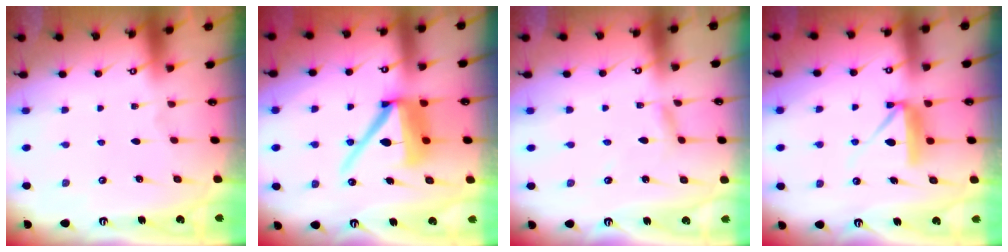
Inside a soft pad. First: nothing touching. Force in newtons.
{"total": 14.3, "press": 14.2, "slide": 1.5}
{"total": 2.5, "press": 2.5, "slide": 0.1}
{"total": 8.7, "press": 8.6, "slide": 0.6}